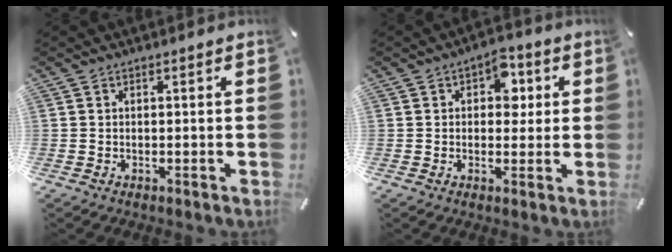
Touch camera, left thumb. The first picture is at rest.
{"total": 8.2, "force": [1.9, 6.1, 5.2], "torque": [-0.055, 0.000, 0.025]}